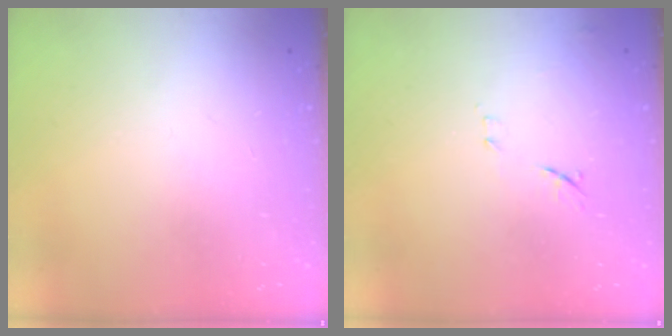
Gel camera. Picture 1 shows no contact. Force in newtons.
{"total": 7.5, "press": 7.5, "slide": 0.8}